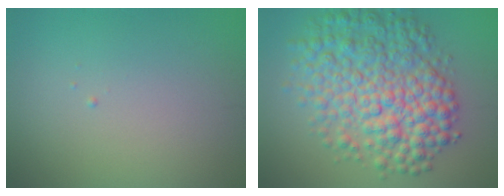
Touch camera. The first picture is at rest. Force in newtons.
{"total": 9.0, "press": 9.0, "slide": 0.1}